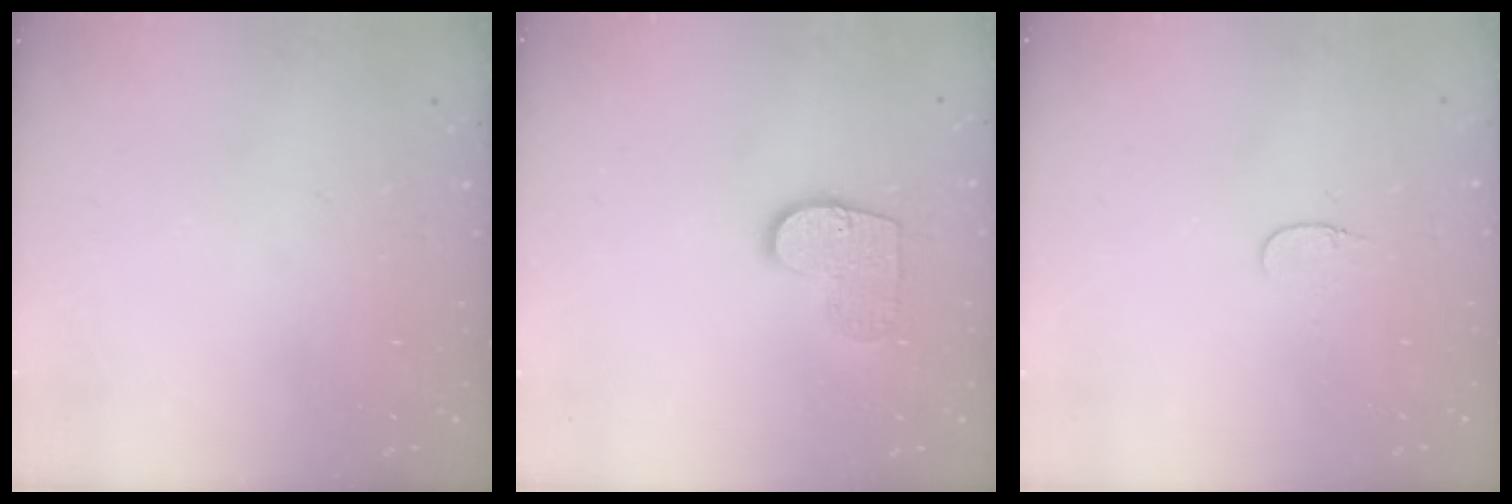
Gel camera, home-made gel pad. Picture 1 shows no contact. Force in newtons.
{"total": 9.8, "press": 9.8, "slide": 0.4}
{"total": 3.3, "press": 3.3, "slide": 0.4}